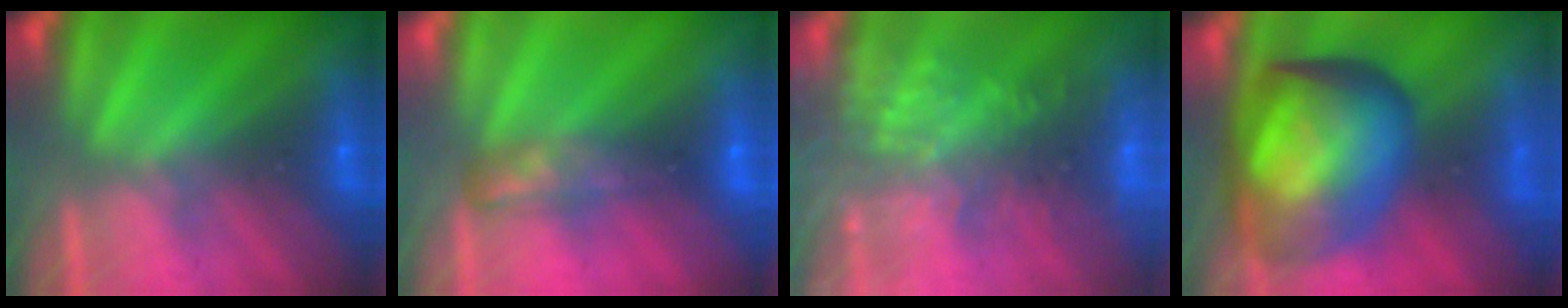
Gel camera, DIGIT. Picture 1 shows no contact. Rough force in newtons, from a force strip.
{"total": 4.4}
{"total": 10.8}
{"total": 7.3}